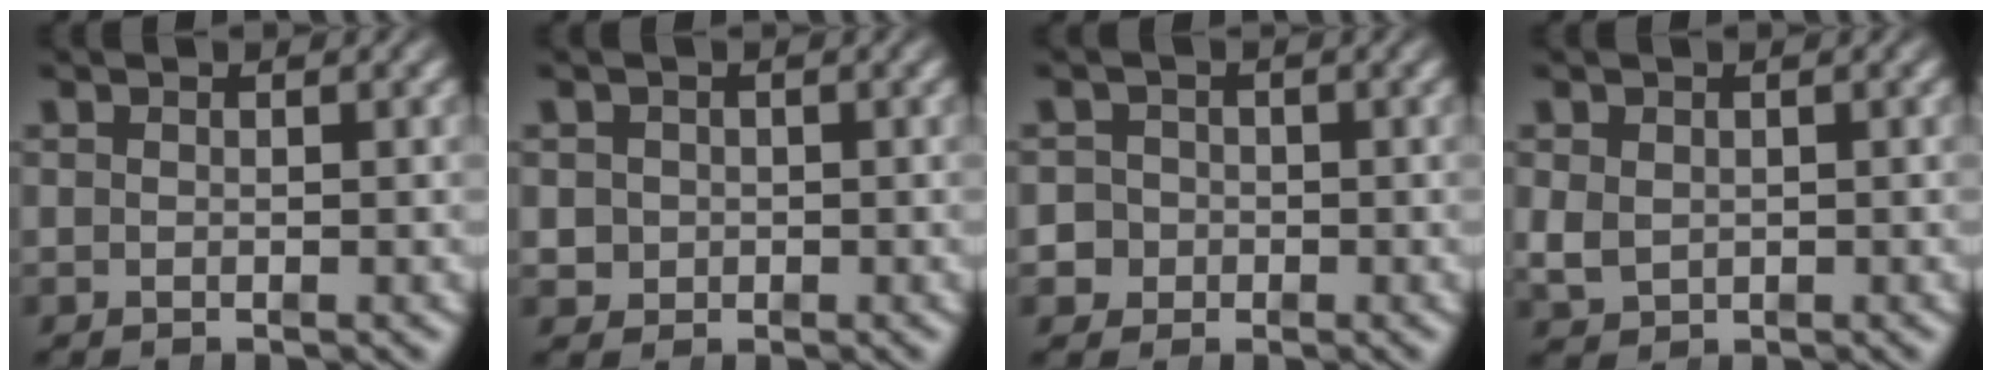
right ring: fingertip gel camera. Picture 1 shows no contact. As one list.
[{"total": 2.9, "force": [-0.2, 2.8, 0.7], "torque": [-0.021, -0.009, 0.001]}, {"total": 4.9, "force": [-1.2, 4.6, 0.9], "torque": [-0.029, -0.017, -0.023]}, {"total": 2.2, "force": [-0.1, 2.0, 1.0], "torque": [-0.027, -0.016, 0.012]}]